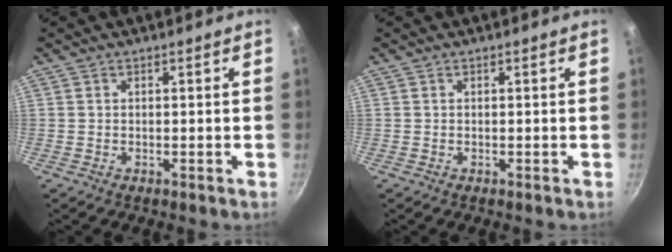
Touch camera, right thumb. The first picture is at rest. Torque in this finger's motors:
{"motor_torque": [-0.01, 0.02, 0.01, 0.01, 0.00]}